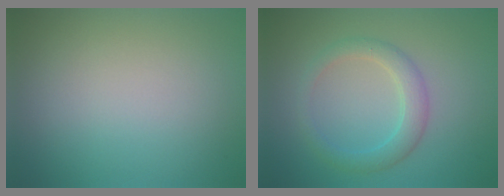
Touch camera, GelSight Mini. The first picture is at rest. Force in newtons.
{"total": 2.8, "press": 2.8, "slide": 0.3}